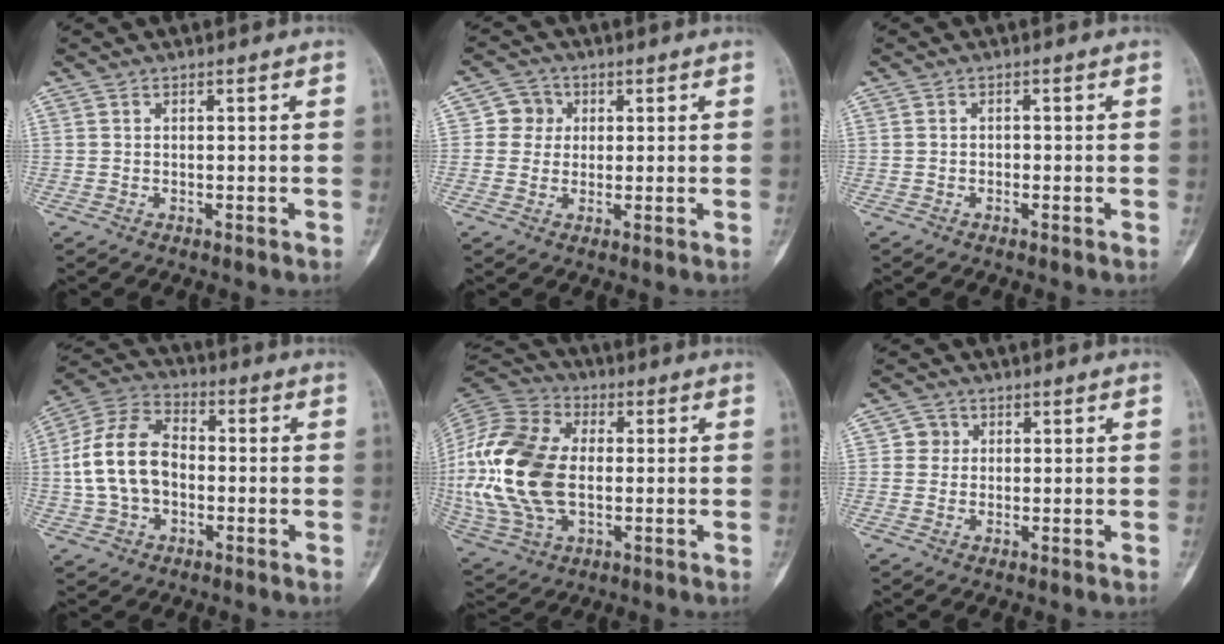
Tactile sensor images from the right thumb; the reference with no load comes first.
{"total": 4.7, "force": [0.8, 4.6, 0.8], "torque": [0.018, 0.007, 0.006]}
{"total": 1.0, "force": [-0.6, 0.7, 0.3], "torque": [-0.003, 0.004, -0.014]}
{"total": 13.8, "force": [-1.2, 9.6, 9.8], "torque": [-0.185, 0.036, -0.029]}
{"total": 24.4, "force": [-0.7, 15.3, 18.9], "torque": [-0.425, 0.002, -0.009]}
{"total": 2.6, "force": [0.5, 2.5, 0.3], "torque": [0.012, 0.004, 0.001]}